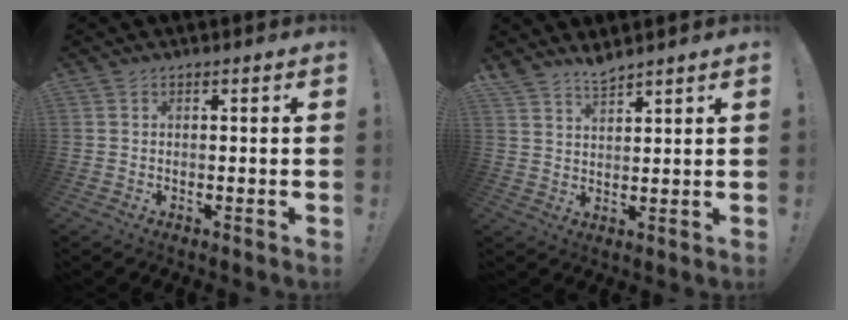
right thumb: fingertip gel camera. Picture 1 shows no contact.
{"total": 4.4, "force": [4.2, 0.7, 1.1], "torque": [-0.017, -0.032, 0.076]}